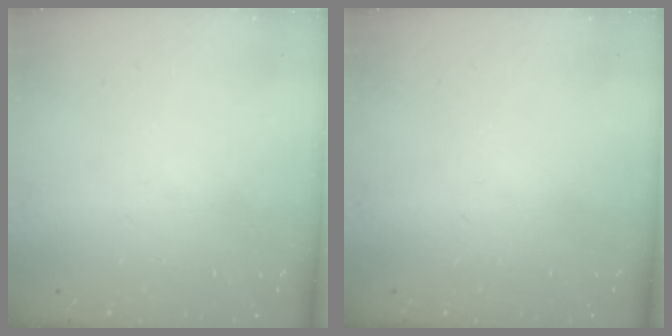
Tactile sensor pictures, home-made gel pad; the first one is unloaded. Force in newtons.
{"total": 0.0}